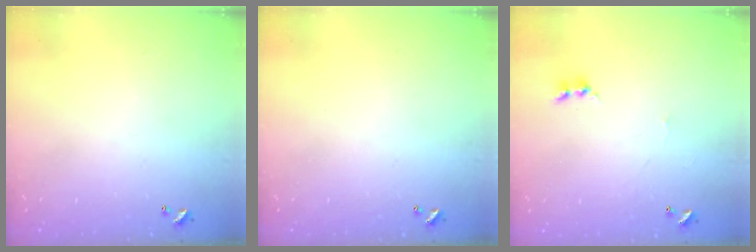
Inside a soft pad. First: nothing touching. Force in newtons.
{"total": 0.0}
{"total": 0.0}